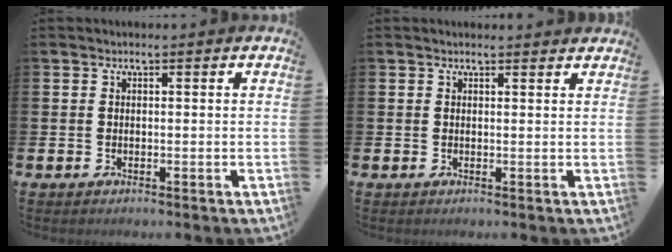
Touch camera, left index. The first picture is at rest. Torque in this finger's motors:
{"motor_torque": [1.00, -1.12, 0.29, 0.07]}